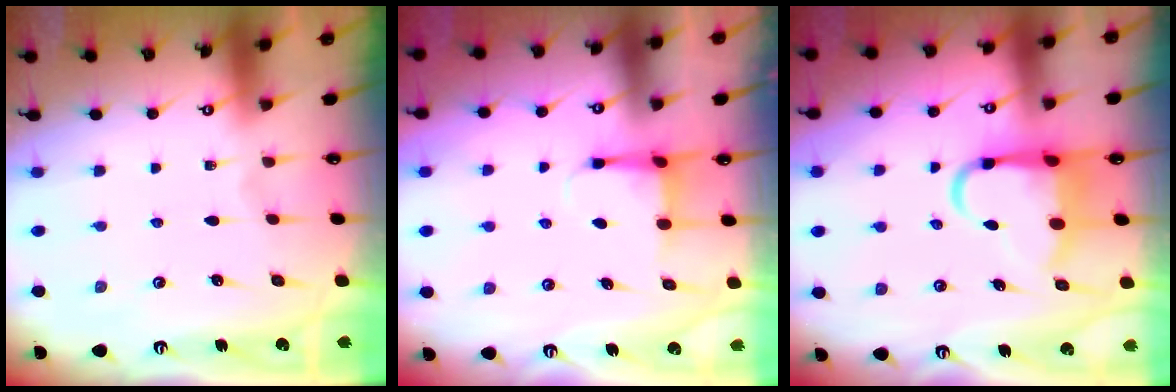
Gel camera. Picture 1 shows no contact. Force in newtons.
{"total": 4.1, "press": 4.1, "slide": 0.5}
{"total": 9.8, "press": 9.6, "slide": 2.1}